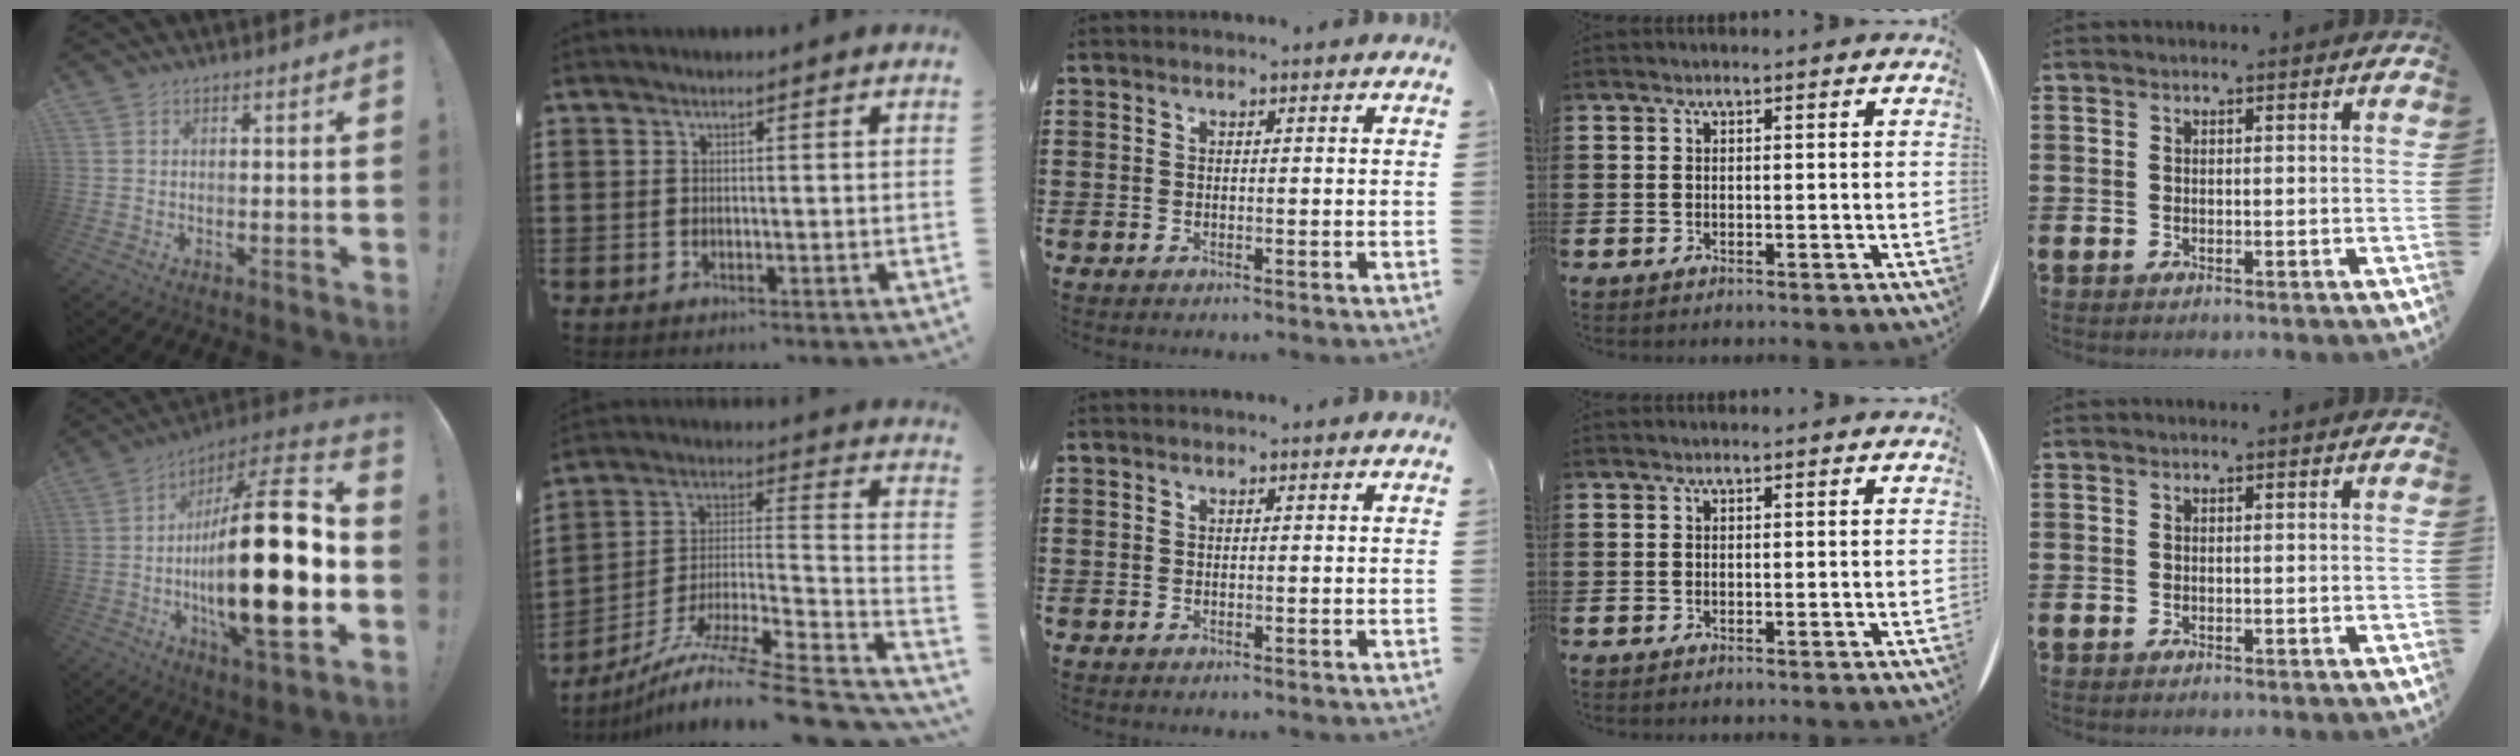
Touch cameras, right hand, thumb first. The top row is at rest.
{"thumb": {"total": 30.7, "force": [-3.7, 9.5, 29.0], "torque": [-0.494, 0.010, -0.065]}, "index": {"total": 11.9, "force": [-9.0, 0.8, 7.8], "torque": [-0.132, 0.004, -0.168]}}